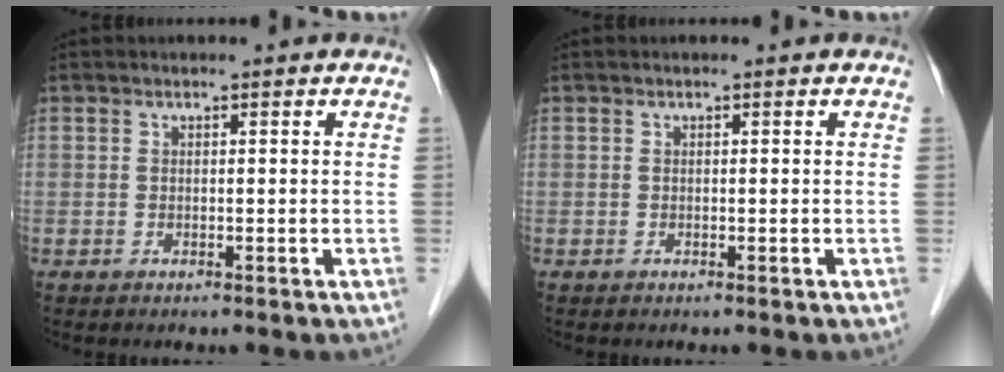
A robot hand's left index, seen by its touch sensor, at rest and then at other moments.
{"total": 0.0}